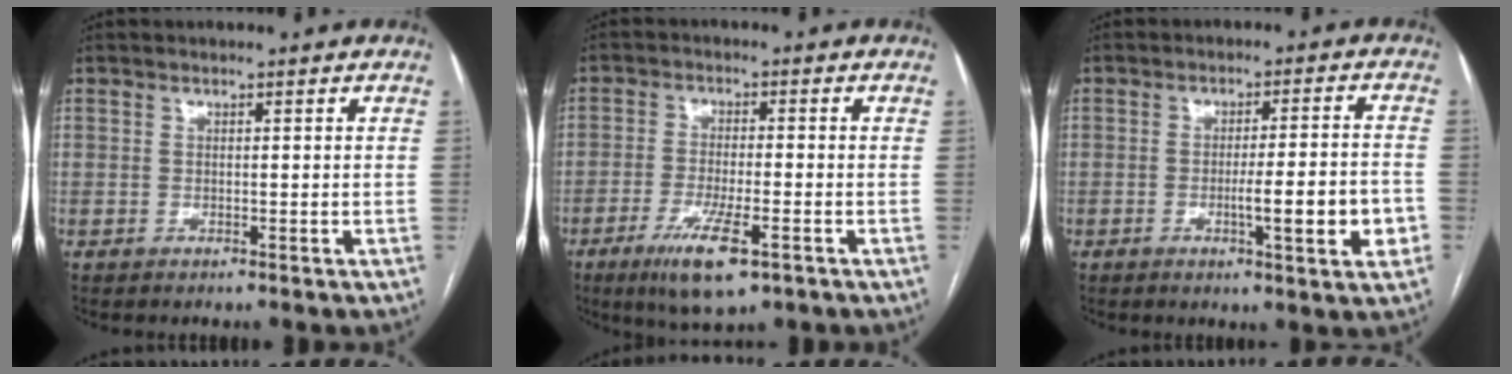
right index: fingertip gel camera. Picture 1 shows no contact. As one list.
[{"total": 8.6, "force": [-4.6, 1.7, 7.1], "torque": [-0.132, -0.018, -0.074]}, {"total": 9.0, "force": [-2.8, 0.6, 8.6], "torque": [-0.122, -0.001, -0.037]}]